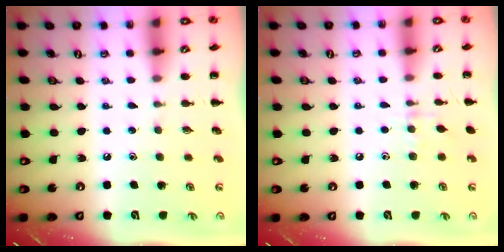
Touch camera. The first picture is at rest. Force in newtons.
{"total": 5.3, "press": 5.0, "slide": 1.7}